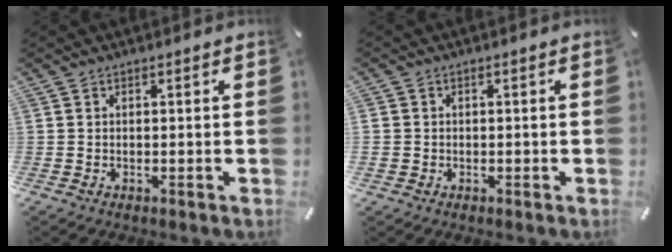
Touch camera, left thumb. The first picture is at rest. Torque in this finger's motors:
{"motor_torque": [0.15, 0.16, 0.28, 0.21, 0.00]}